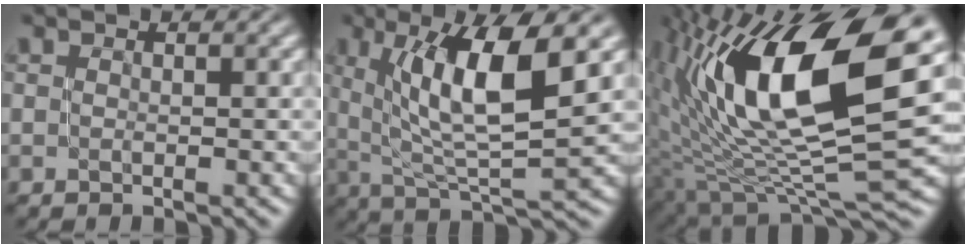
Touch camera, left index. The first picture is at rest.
{"total": 9.7, "force": [2.8, 2.7, 8.9], "torque": [-0.139, -0.001, 0.056]}
{"total": 17.4, "force": [4.0, 7.3, 15.3], "torque": [-0.289, 0.011, 0.064]}